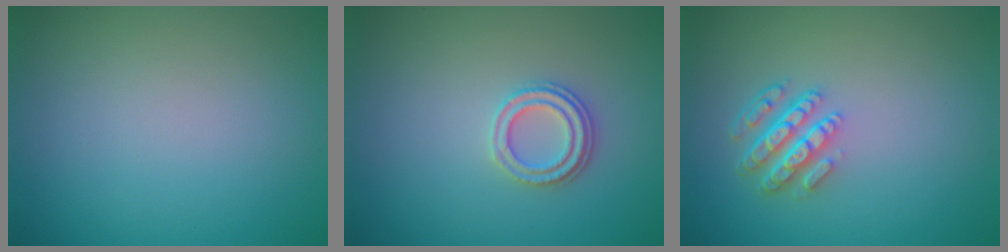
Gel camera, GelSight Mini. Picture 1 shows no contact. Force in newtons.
{"total": 2.3, "press": 2.1, "slide": 1.0}
{"total": 4.5, "press": 3.4, "slide": 3.0}